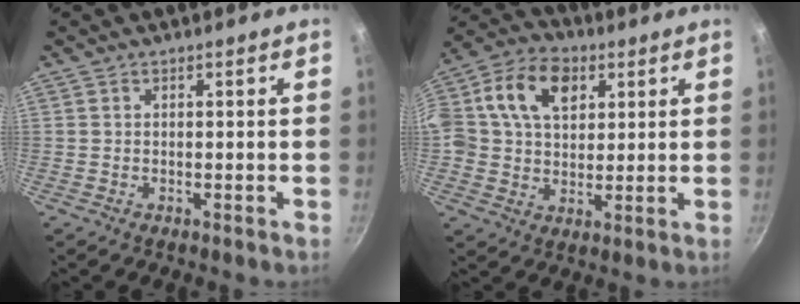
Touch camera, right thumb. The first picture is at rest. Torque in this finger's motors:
{"motor_torque": [-0.03, 2.21, 0.41, -0.30, 0.22]}